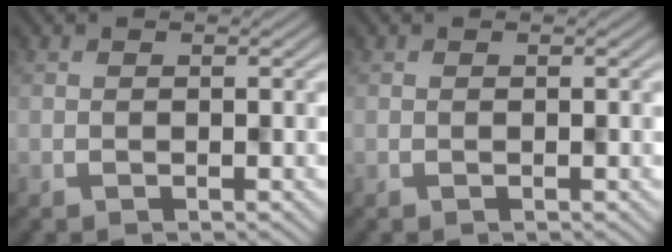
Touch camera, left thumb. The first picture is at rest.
{"total": 0.0}